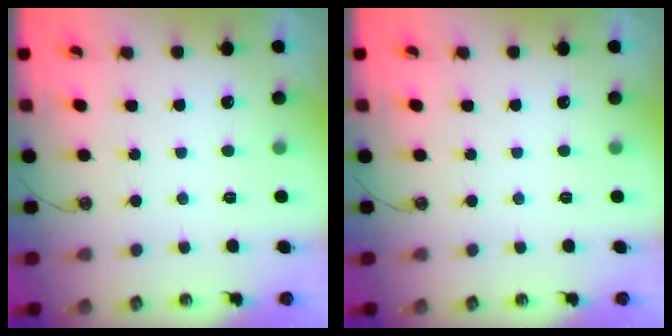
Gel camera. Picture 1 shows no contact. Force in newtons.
{"total": 0.0}